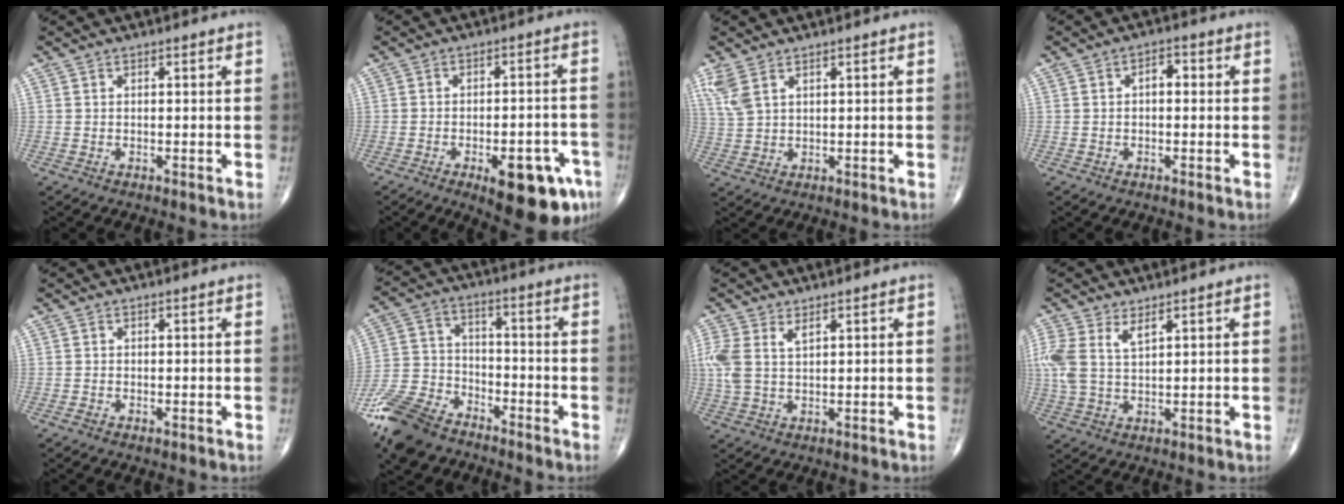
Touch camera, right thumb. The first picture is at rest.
{"total": 14.4, "force": [-6.9, 5.3, 11.4], "torque": [-0.108, 0.026, -0.080]}
{"total": 4.3, "force": [2.5, 1.8, 3.0], "torque": [-0.078, 0.001, 0.063]}
{"total": 2.5, "force": [0.1, 1.5, 2.0], "torque": [-0.018, 0.011, -0.005]}
{"total": 0.6, "force": [-0.4, 0.4, 0.4], "torque": [-0.012, 0.003, -0.006]}
{"total": 13.6, "force": [-10.1, 7.3, 5.6], "torque": [-0.107, 0.041, -0.197]}
{"total": 5.9, "force": [2.2, 2.9, 4.6], "torque": [-0.126, 0.010, 0.051]}
{"total": 7.3, "force": [3.1, 3.4, 5.7], "torque": [-0.145, 0.005, 0.069]}